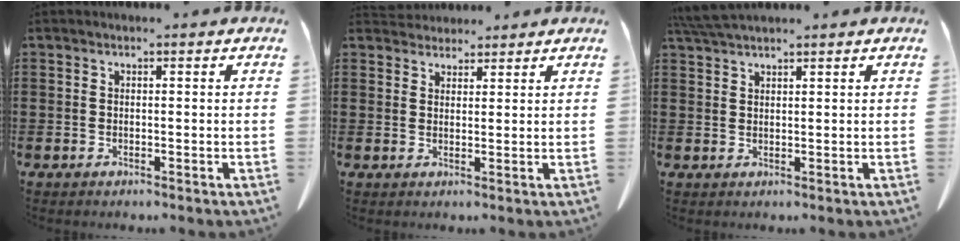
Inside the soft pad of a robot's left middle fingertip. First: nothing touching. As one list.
[{"total": 2.8, "force": [2.7, 0.8, 0.1], "torque": [-0.010, -0.003, 0.052]}, {"total": 3.6, "force": [3.1, 0.3, 1.7], "torque": [-0.042, -0.001, 0.060]}]